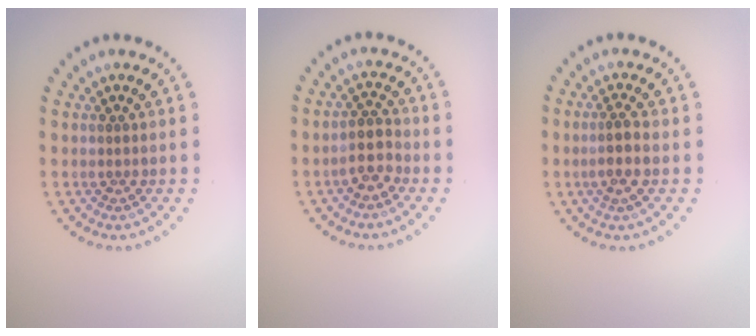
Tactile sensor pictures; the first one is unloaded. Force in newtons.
{"total": 2.5, "press": 2.1, "slide": 1.2}
{"total": 2.4, "press": 2.1, "slide": 1.1}